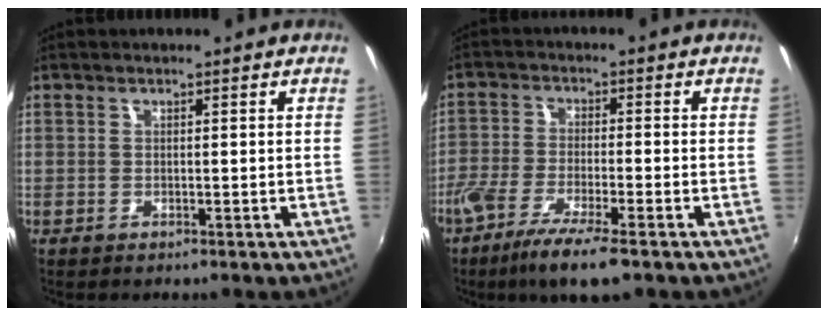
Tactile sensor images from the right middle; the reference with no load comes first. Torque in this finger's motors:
{"motor_torque": [1.01, -0.93, 0.49, 0.16]}